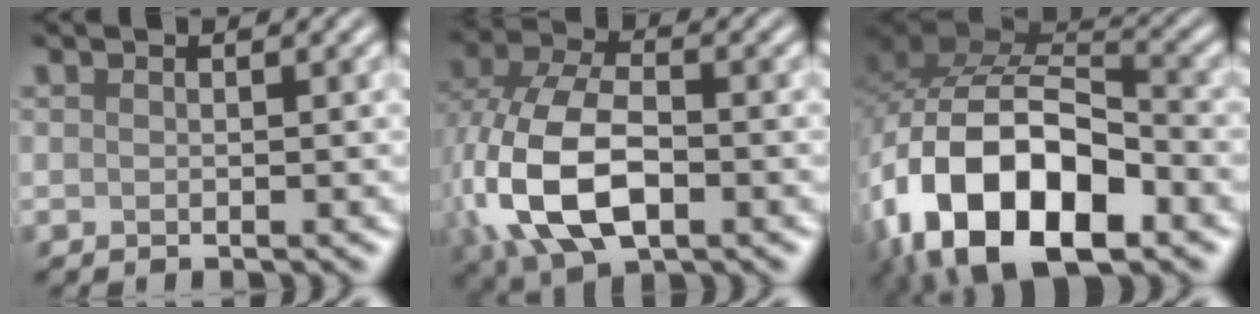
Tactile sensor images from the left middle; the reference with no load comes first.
{"total": 11.2, "force": [-2.4, 6.7, 8.6], "torque": [-0.205, -0.011, -0.051]}
{"total": 15.6, "force": [-5.7, 9.0, 11.4], "torque": [-0.198, -0.005, -0.107]}